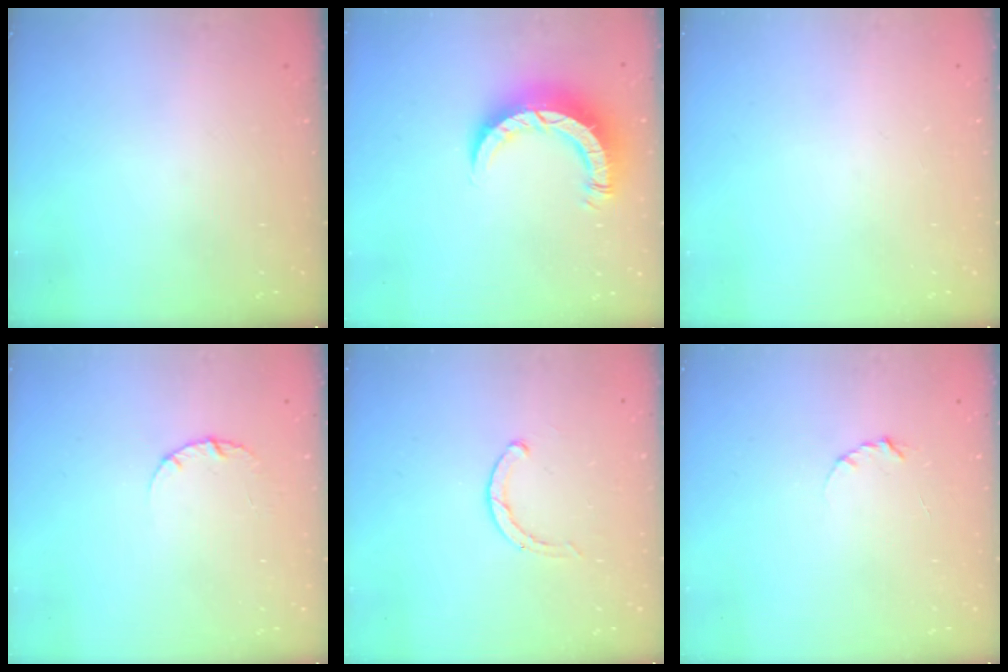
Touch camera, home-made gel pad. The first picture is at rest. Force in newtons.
{"total": 8.3, "press": 8.2, "slide": 0.8}
{"total": 0.0}
{"total": 2.5, "press": 2.5, "slide": 0.3}
{"total": 1.9, "press": 1.8, "slide": 0.3}
{"total": 2.3, "press": 2.3, "slide": 0.4}